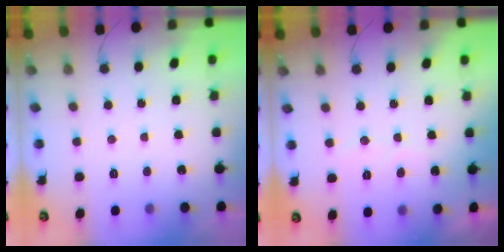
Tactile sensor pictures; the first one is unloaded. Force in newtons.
{"total": 3.8, "press": 3.8, "slide": 0.2}